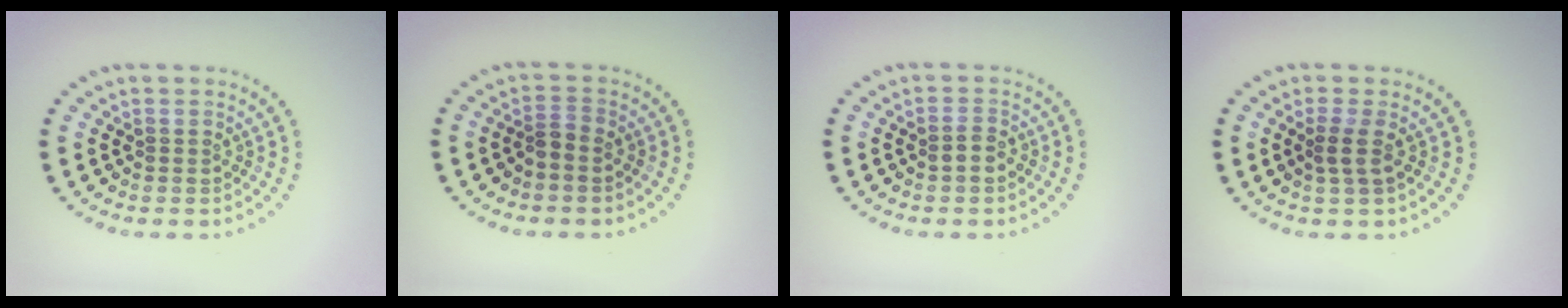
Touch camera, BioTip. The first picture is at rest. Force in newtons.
{"total": 1.2, "press": 0.9, "slide": 0.8}
{"total": 1.2, "press": 1.2, "slide": 0.2}
{"total": 1.2, "press": 0.9, "slide": 0.8}